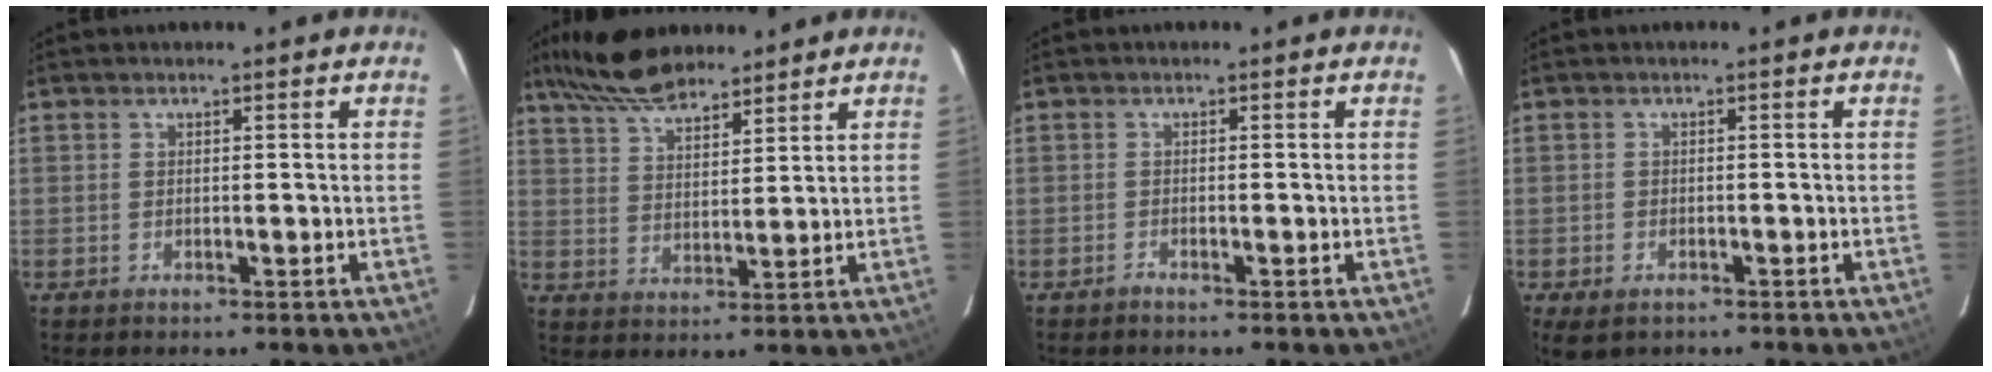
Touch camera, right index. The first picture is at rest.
{"total": 11.5, "force": [9.3, 3.9, 5.6], "torque": [-0.114, 0.030, 0.172]}
{"total": 0.7, "force": [-0.6, -0.1, 0.1], "torque": [-0.004, 0.000, -0.015]}
{"total": 4.2, "force": [-2.5, 2.7, 2.0], "torque": [-0.048, -0.013, -0.040]}